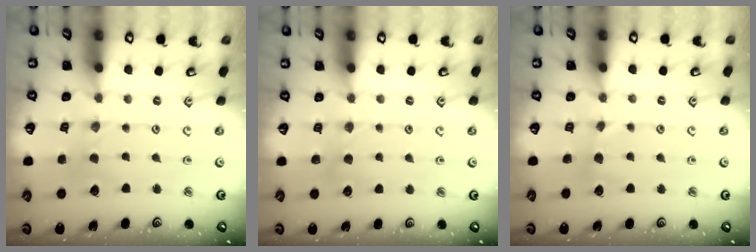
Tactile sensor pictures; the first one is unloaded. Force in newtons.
{"total": 3.8, "press": 3.7, "slide": 0.7}
{"total": 2.1, "press": 2.0, "slide": 0.4}